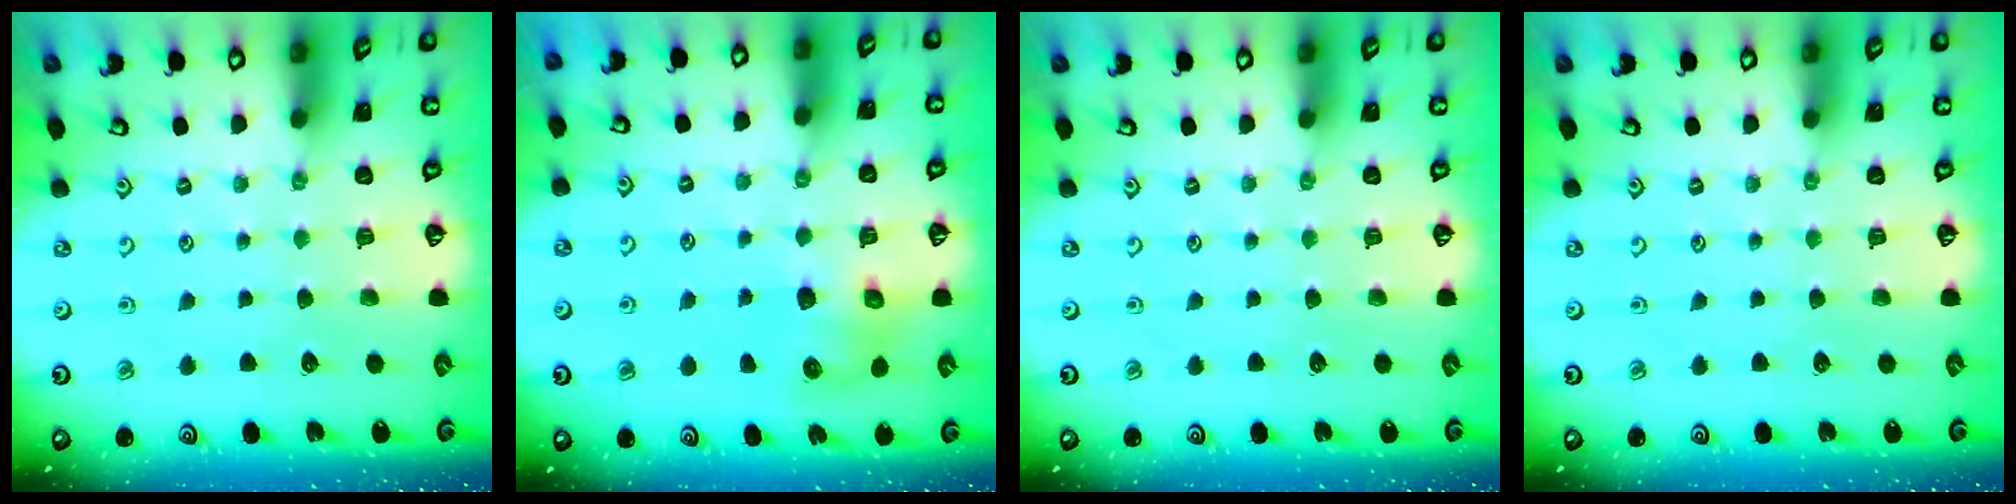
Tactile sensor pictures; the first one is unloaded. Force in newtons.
{"total": 7.4, "press": 7.3, "slide": 1.2}
{"total": 0.0}
{"total": 0.0}